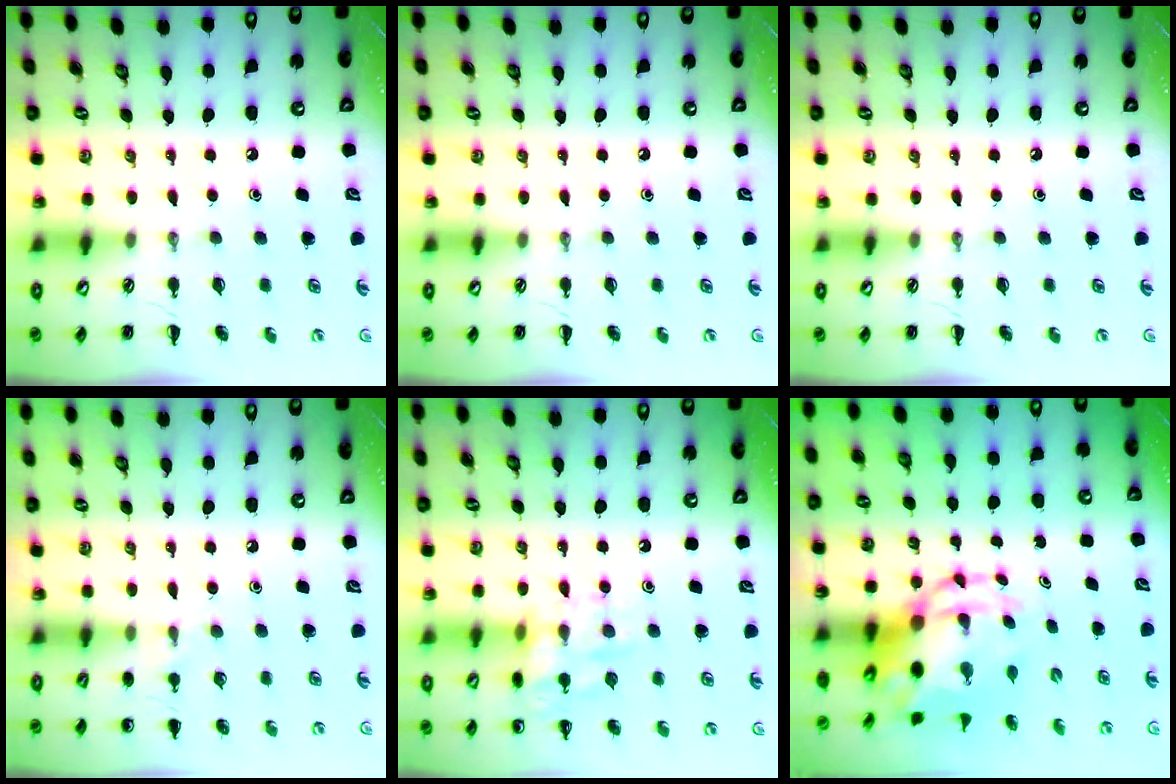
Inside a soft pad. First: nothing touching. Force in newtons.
{"total": 0.0}
{"total": 0.0}
{"total": 6.5, "press": 6.2, "slide": 1.9}
{"total": 12.0, "press": 12.0, "slide": 0.6}
{"total": 7.5, "press": 7.2, "slide": 1.8}